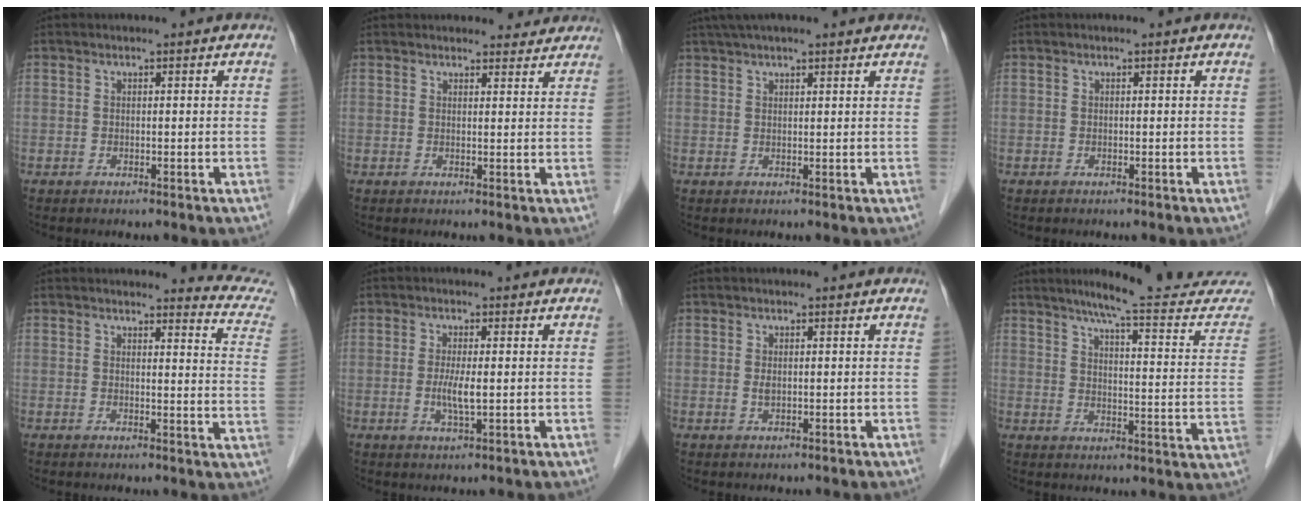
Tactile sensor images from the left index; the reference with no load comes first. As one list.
[{"total": 4.8, "force": [4.6, 1.3, 0.5], "torque": [0.001, 0.013, 0.051]}, {"total": 8.5, "force": [7.1, 1.2, 4.6], "torque": [-0.076, 0.045, 0.102]}, {"total": 0.0}, {"total": 8.9, "force": [8.9, -0.3, 0.2], "torque": [0.005, -0.092, 0.069]}, {"total": 3.4, "force": [-0.4, 0.5, 3.4], "torque": [-0.072, -0.006, -0.006]}, {"total": 0.6, "force": [0.0, 0.2, 0.6], "torque": [-0.015, -0.002, 0.002]}, {"total": 18.9, "force": [17.2, 0.3, 7.8], "torque": [-0.100, -0.063, 0.206]}]